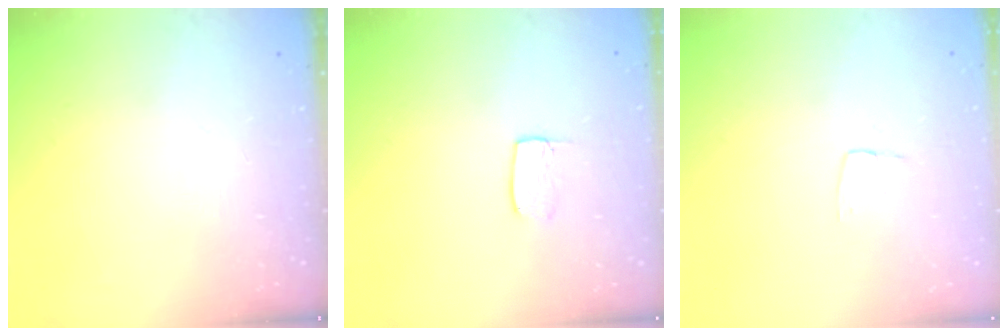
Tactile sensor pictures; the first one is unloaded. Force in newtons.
{"total": 4.2, "press": 4.2, "slide": 0.3}
{"total": 3.4, "press": 3.4, "slide": 0.2}